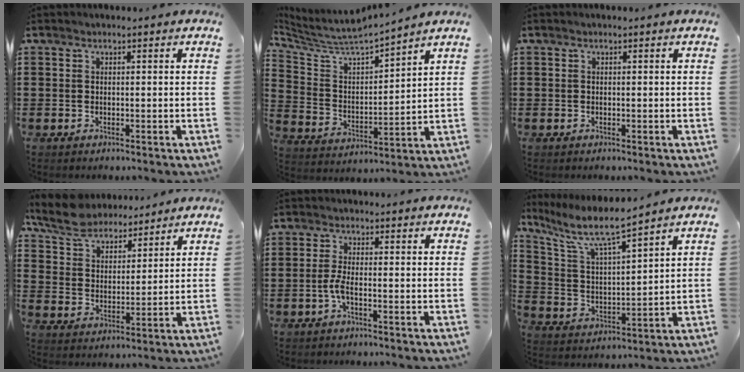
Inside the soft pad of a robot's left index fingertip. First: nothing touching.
{"total": 6.0, "force": [5.6, 0.5, 2.0], "torque": [-0.069, -0.046, 0.091]}
{"total": 0.0}
{"total": 7.2, "force": [6.4, 2.3, 2.2], "torque": [-0.072, -0.022, 0.116]}
{"total": 2.7, "force": [-1.2, 0.4, 2.4], "torque": [-0.067, -0.007, -0.028]}
{"total": 7.4, "force": [6.1, 0.7, 4.2], "torque": [-0.111, -0.036, 0.099]}